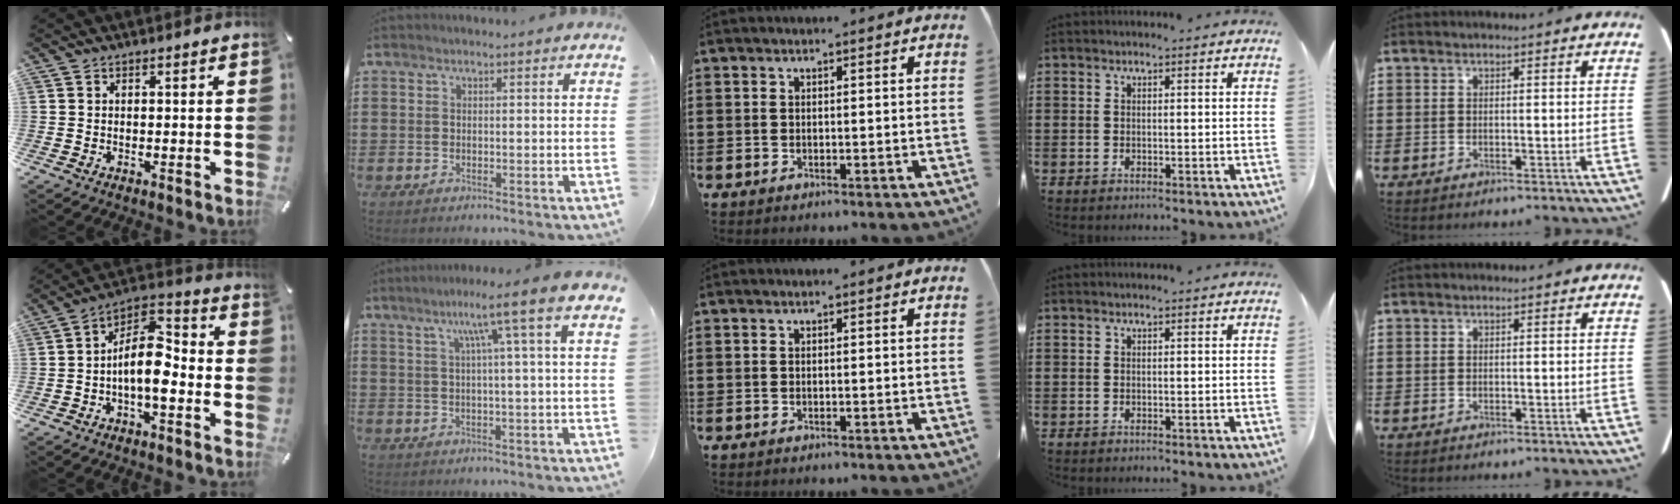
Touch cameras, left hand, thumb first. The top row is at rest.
{"thumb": {"total": 11.7, "force": [-2.8, 5.7, 9.8], "torque": [-0.202, -0.001, -0.052]}, "index": {"total": 8.0, "force": [3.1, -1.2, 7.3], "torque": [-0.141, -0.005, 0.036]}}